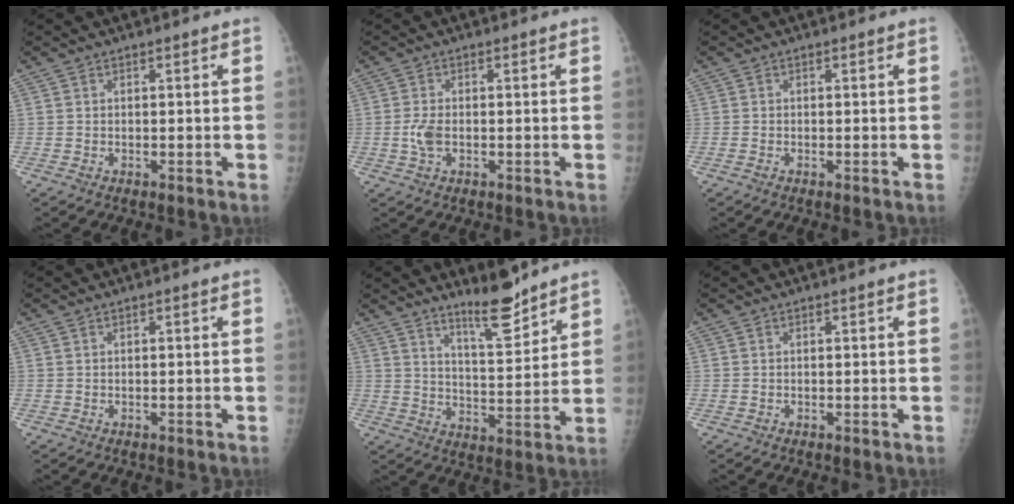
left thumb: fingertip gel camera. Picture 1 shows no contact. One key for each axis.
{"total": 3.0, "fx": -0.4, "fy": 1.6, "fz": 2.5, "tx": -0.057, "ty": 0.000, "tz": -0.011}
{"total": 0.0}
{"total": 0.0}
{"total": 7.3, "fx": 6.1, "fy": 1.2, "fz": 3.9, "tx": -0.052, "ty": -0.057, "tz": 0.104}
{"total": 0.0}